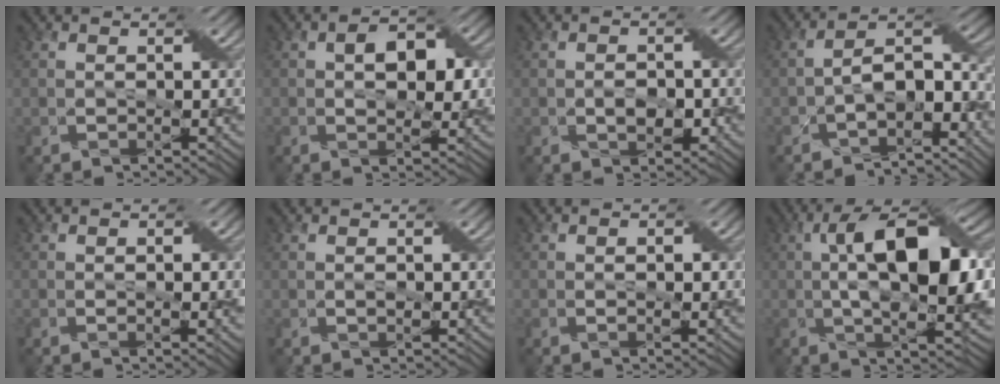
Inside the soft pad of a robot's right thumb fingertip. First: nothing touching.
{"total": 5.1, "force": [0.6, 2.8, 4.2], "torque": [-0.064, 0.000, 0.004]}
{"total": 2.3, "force": [-0.8, 1.4, 1.6], "torque": [-0.025, -0.003, -0.015]}
{"total": 8.1, "force": [-4.6, 4.0, 5.4], "torque": [-0.077, -0.004, -0.085]}
{"total": 2.2, "force": [0.0, 0.9, 2.0], "torque": [-0.027, -0.003, -0.001]}
{"total": 0.6, "force": [-0.1, 0.3, 0.5], "torque": [-0.008, -0.002, -0.003]}
{"total": 1.3, "force": [-0.1, 0.7, 1.1], "torque": [-0.014, -0.001, -0.003]}
{"total": 14.6, "force": [1.1, 5.5, 13.5], "torque": [-0.220, 0.009, 0.010]}